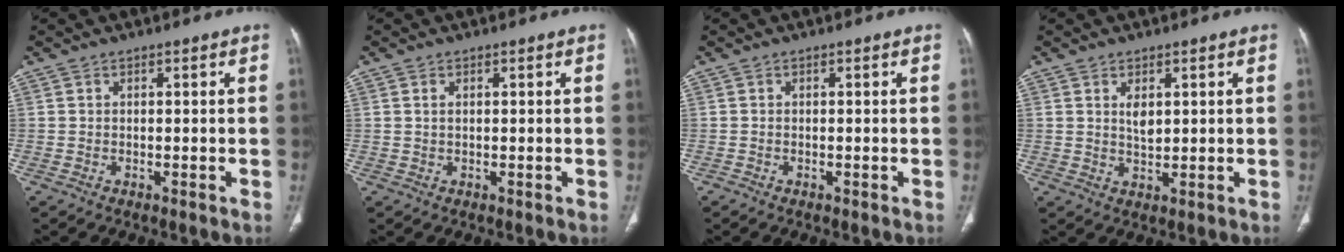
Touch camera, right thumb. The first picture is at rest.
{"total": 0.8, "force": [0.3, 0.4, 0.6], "torque": [-0.017, 0.003, 0.008]}
{"total": 0.0}
{"total": 2.8, "force": [1.1, 1.4, 2.2], "torque": [-0.032, -0.010, 0.022]}